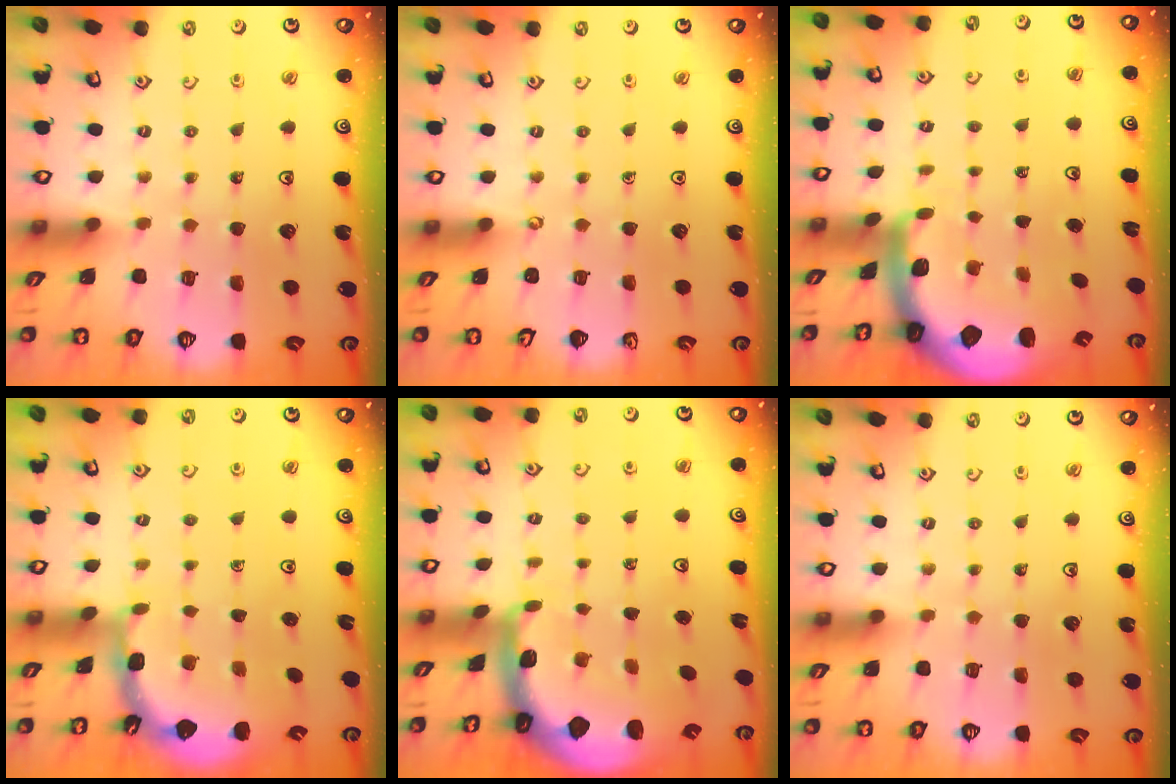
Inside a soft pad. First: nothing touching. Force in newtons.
{"total": 0.0}
{"total": 2.4, "press": 2.3, "slide": 0.5}
{"total": 2.0, "press": 2.0, "slide": 0.2}
{"total": 1.7, "press": 1.7, "slide": 0.4}
{"total": 0.0}